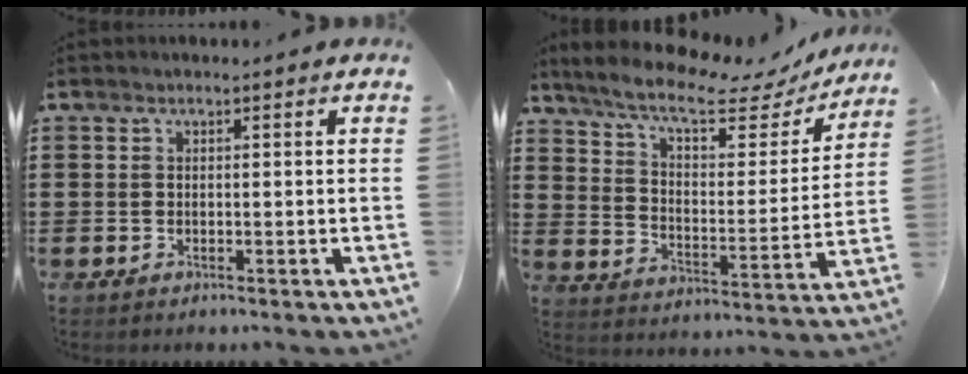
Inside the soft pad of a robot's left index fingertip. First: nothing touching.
{"total": 9.8, "force": [7.7, 2.3, 5.5], "torque": [-0.119, -0.039, 0.128]}